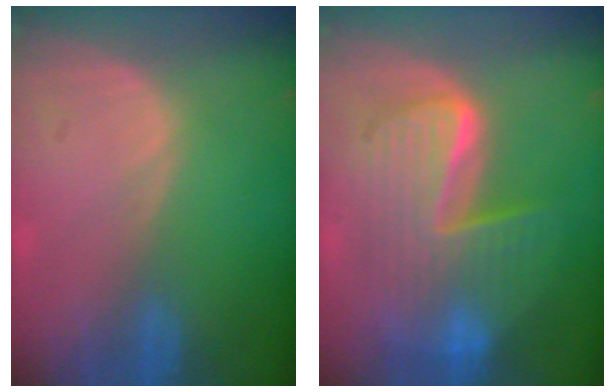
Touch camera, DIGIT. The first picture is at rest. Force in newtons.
{"total": 10.4, "press": 10.4, "slide": 1.0}